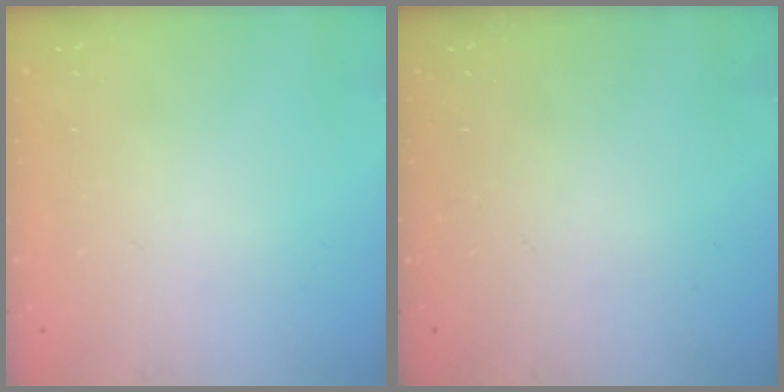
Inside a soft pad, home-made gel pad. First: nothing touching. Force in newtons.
{"total": 0.0}